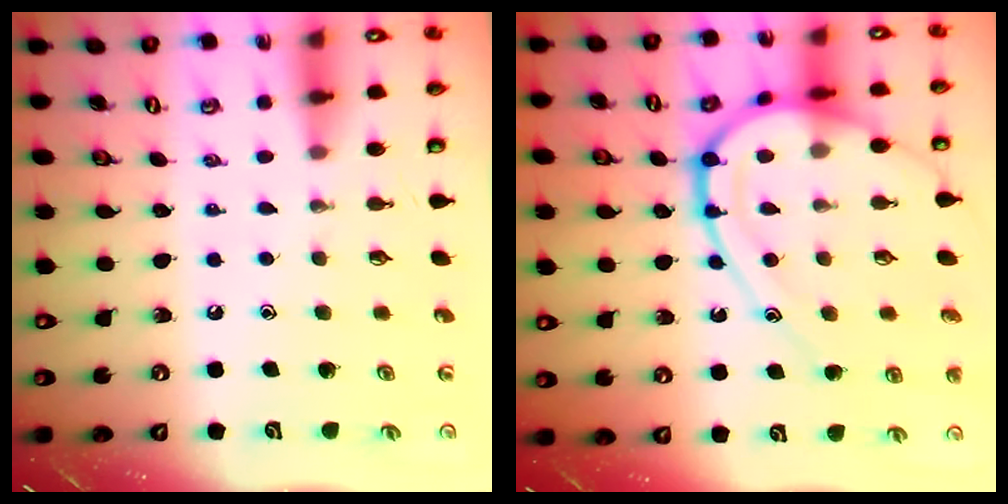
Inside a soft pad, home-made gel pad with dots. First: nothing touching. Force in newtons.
{"total": 17.6, "press": 17.5, "slide": 1.7}